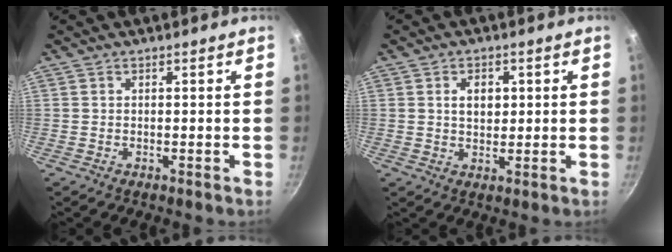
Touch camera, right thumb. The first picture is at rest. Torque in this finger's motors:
{"motor_torque": [0.47, 1.19, 0.37, 0.15, 0.05]}